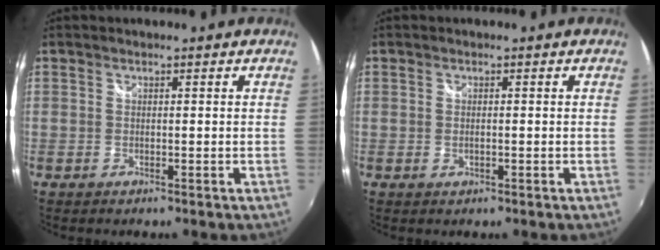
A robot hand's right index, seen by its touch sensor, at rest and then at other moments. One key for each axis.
{"total": 0.8, "fx": -0.2, "fy": 0.6, "fz": 0.6, "tx": -0.013, "ty": -0.002, "tz": -0.003}